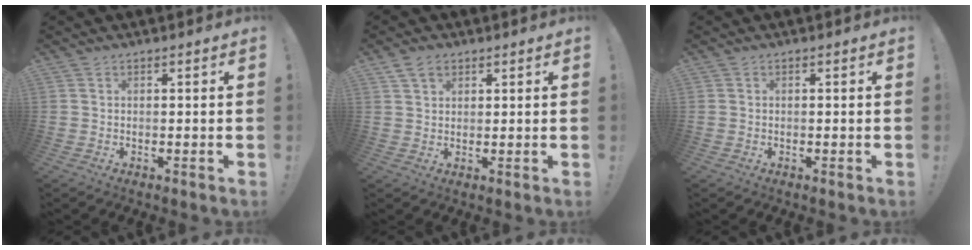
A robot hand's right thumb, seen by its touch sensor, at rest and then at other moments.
{"total": 4.5, "force": [2.6, 2.9, 2.1], "torque": [-0.042, -0.003, 0.049]}
{"total": 0.0}